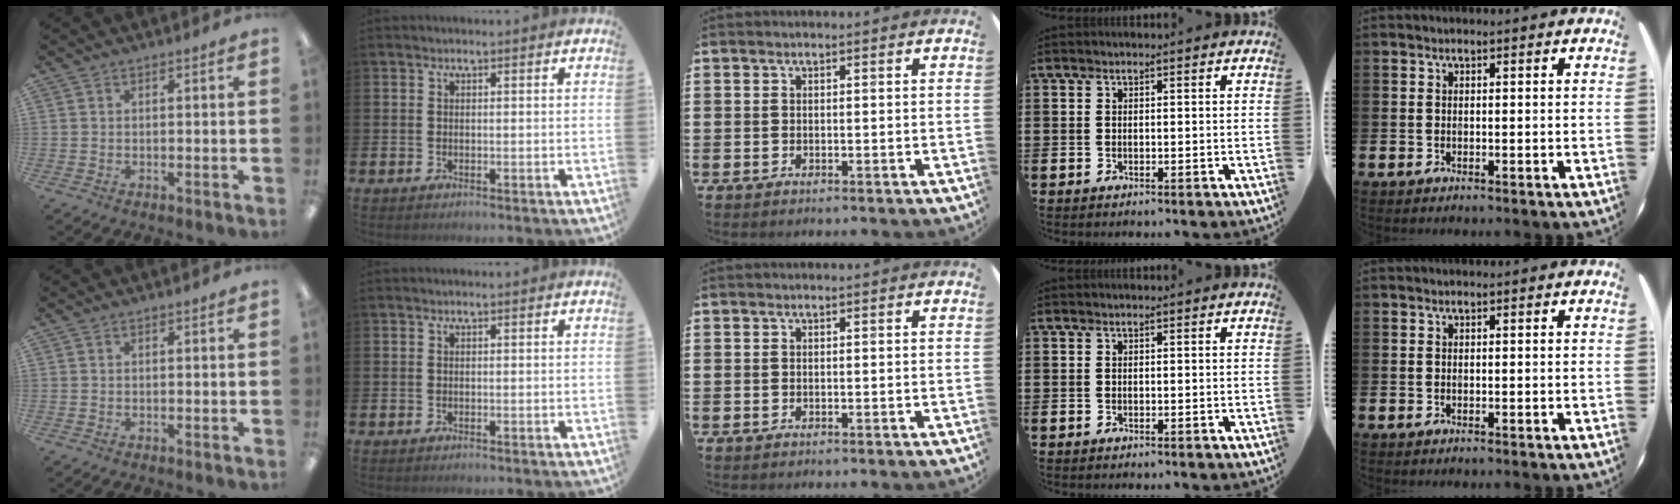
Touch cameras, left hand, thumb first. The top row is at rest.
{}